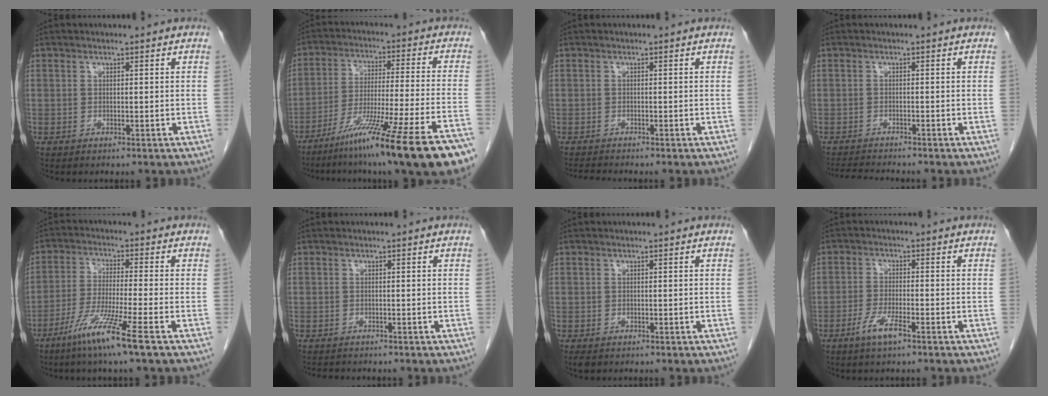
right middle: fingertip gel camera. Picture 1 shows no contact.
{"total": 21.0, "force": [-15.0, -1.3, 14.6], "torque": [-0.191, -0.038, -0.238]}
{"total": 1.7, "force": [-1.6, -0.4, 0.3], "torque": [-0.009, -0.009, -0.031]}
{"total": 4.3, "force": [-4.2, -0.1, 1.1], "torque": [-0.019, -0.016, -0.069]}
{"total": 9.1, "force": [-5.4, -1.3, 7.2], "torque": [-0.144, -0.031, -0.106]}
{"total": 2.4, "force": [-2.1, 0.9, 0.7], "torque": [-0.012, -0.005, -0.027]}
{"total": 1.2, "force": [-0.9, 0.7, 0.5], "torque": [-0.013, -0.002, -0.010]}
{"total": 4.1, "force": [-2.5, 0.4, 3.2], "torque": [-0.068, -0.004, -0.046]}